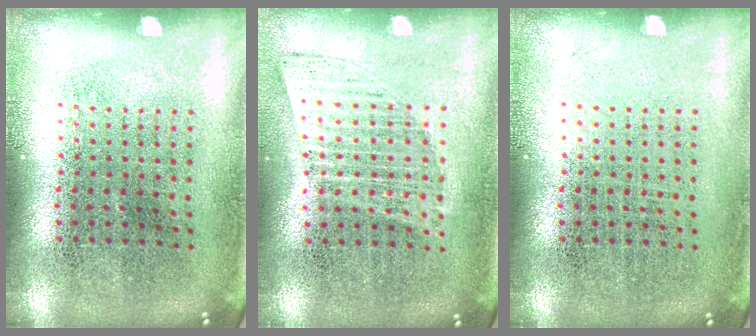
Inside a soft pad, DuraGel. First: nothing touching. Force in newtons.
{"total": 1.0, "press": 1.0, "slide": 0.2}
{"total": 0.0}